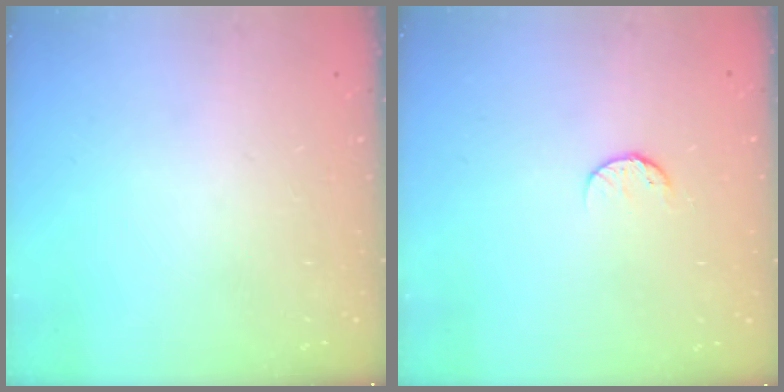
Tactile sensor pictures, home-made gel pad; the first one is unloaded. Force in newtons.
{"total": 6.5, "press": 6.4, "slide": 0.7}